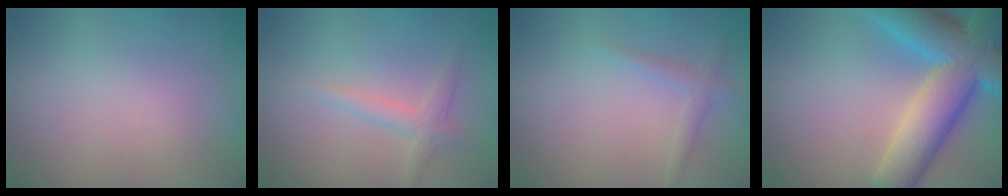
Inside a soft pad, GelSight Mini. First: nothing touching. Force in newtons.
{"total": 1.8, "press": 1.8, "slide": 0.1}
{"total": 1.2, "press": 1.2, "slide": 0.0}
{"total": 10.8, "press": 10.8, "slide": 0.5}